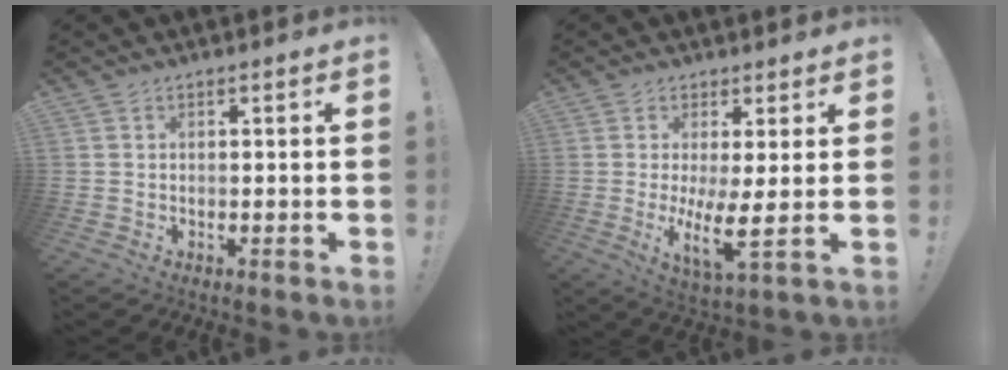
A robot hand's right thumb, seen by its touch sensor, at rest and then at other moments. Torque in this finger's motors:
{"motor_torque": [0.19, 0.24, 0.54, 0.41, 0.26]}